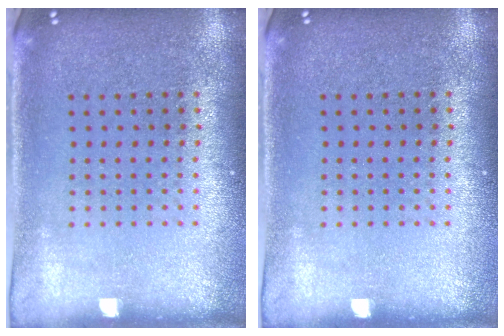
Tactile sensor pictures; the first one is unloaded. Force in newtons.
{"total": 0.0}